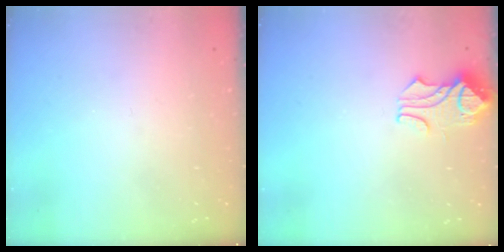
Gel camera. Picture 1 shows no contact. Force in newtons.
{"total": 0.8, "press": 0.5, "slide": 0.6}